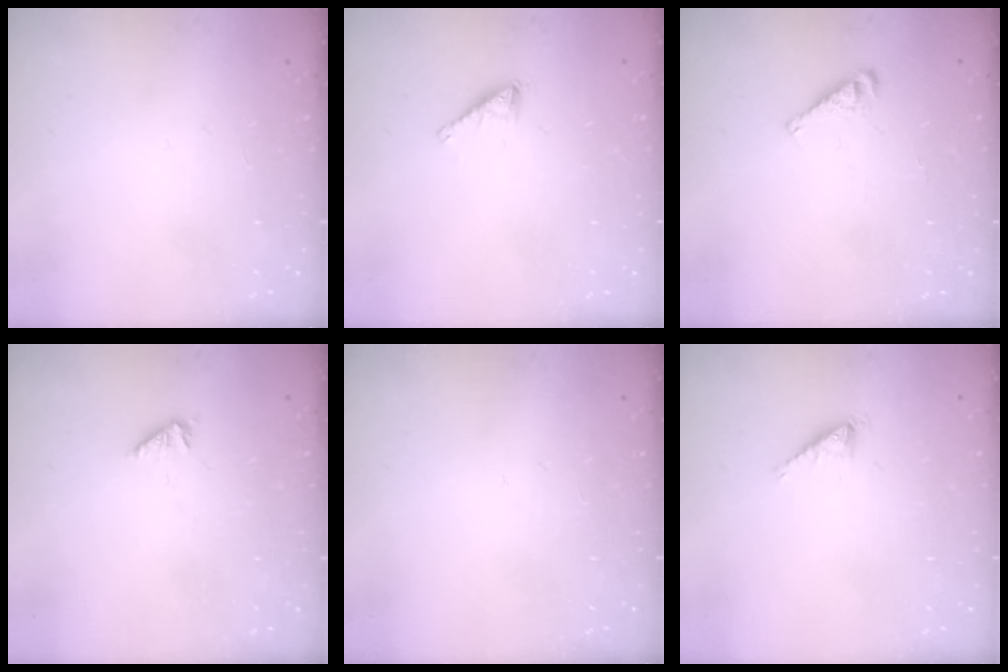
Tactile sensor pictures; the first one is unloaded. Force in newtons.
{"total": 1.8, "press": 1.7, "slide": 0.1}
{"total": 5.6, "press": 5.6, "slide": 0.2}
{"total": 1.6, "press": 1.6, "slide": 0.4}
{"total": 0.0}
{"total": 0.8, "press": 0.7, "slide": 0.1}